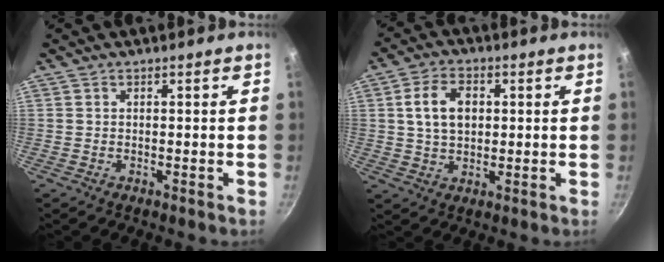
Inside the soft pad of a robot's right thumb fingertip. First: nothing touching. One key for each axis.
{"total": 8.1, "fx": 1.4, "fy": 5.5, "fz": 5.8, "tx": -0.090, "ty": 0.006, "tz": 0.023}